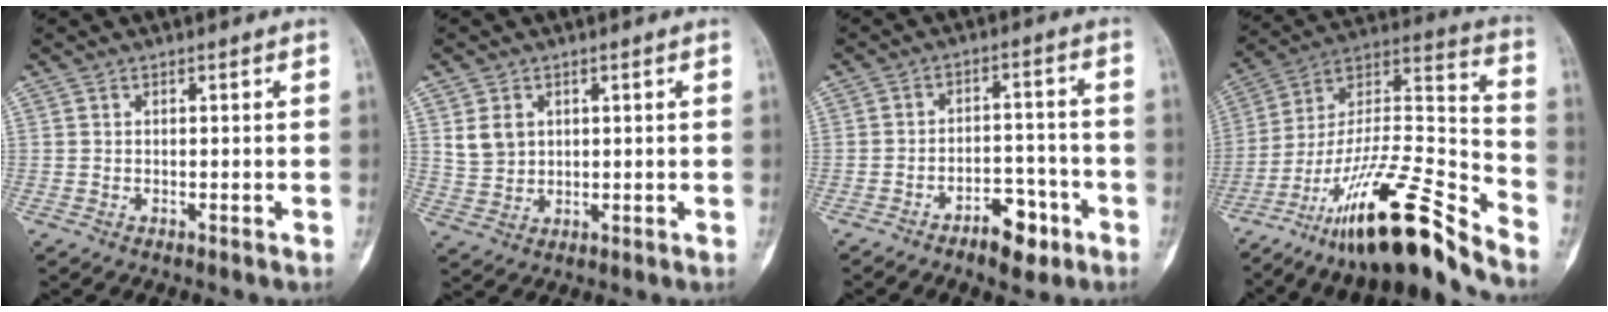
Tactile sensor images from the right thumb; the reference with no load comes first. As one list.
[{"total": 4.6, "force": [1.6, 3.6, 2.3], "torque": [-0.033, -0.006, 0.040]}, {"total": 7.6, "force": [-4.5, 3.8, 4.8], "torque": [-0.051, 0.038, -0.067]}, {"total": 25.1, "force": [-17.9, 4.5, 17.0], "torque": [-0.290, 0.089, -0.312]}]